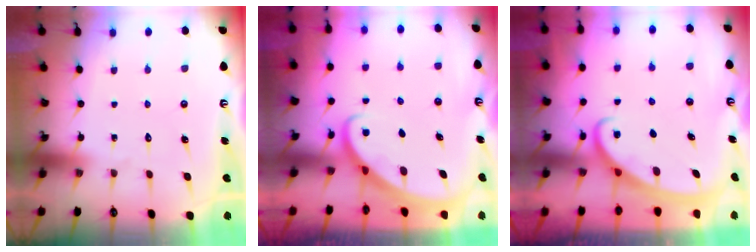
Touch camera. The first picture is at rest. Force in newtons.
{"total": 2.6, "press": 2.6, "slide": 0.2}
{"total": 2.6, "press": 2.6, "slide": 0.3}